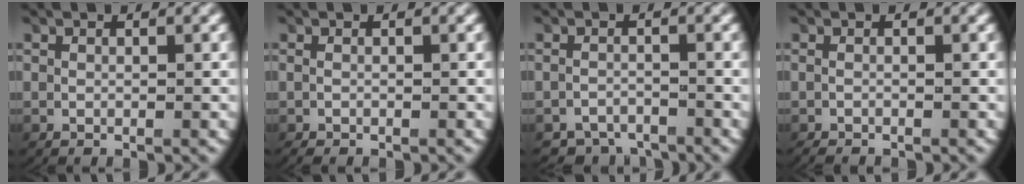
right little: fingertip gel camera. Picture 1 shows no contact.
{"total": 0.7, "force": [-0.7, 0.1, 0.3], "torque": [-0.008, -0.004, -0.010]}
{"total": 4.5, "force": [-4.2, 1.5, 0.4], "torque": [0.008, -0.016, -0.067]}
{"total": 1.2, "force": [-1.1, 0.1, 0.2], "torque": [-0.008, -0.008, -0.016]}